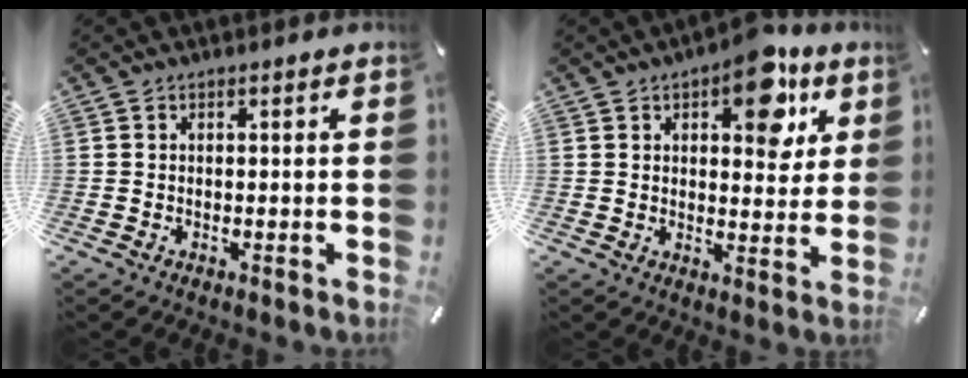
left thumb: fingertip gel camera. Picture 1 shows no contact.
{"total": 13.2, "force": [6.7, 6.9, 9.1], "torque": [-0.098, -0.033, 0.107]}